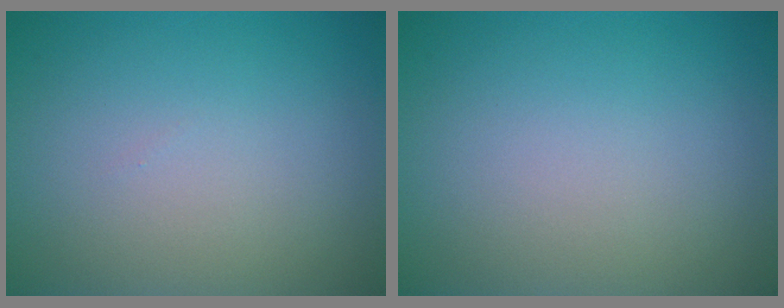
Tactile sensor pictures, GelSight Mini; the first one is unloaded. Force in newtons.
{"total": 0.0}